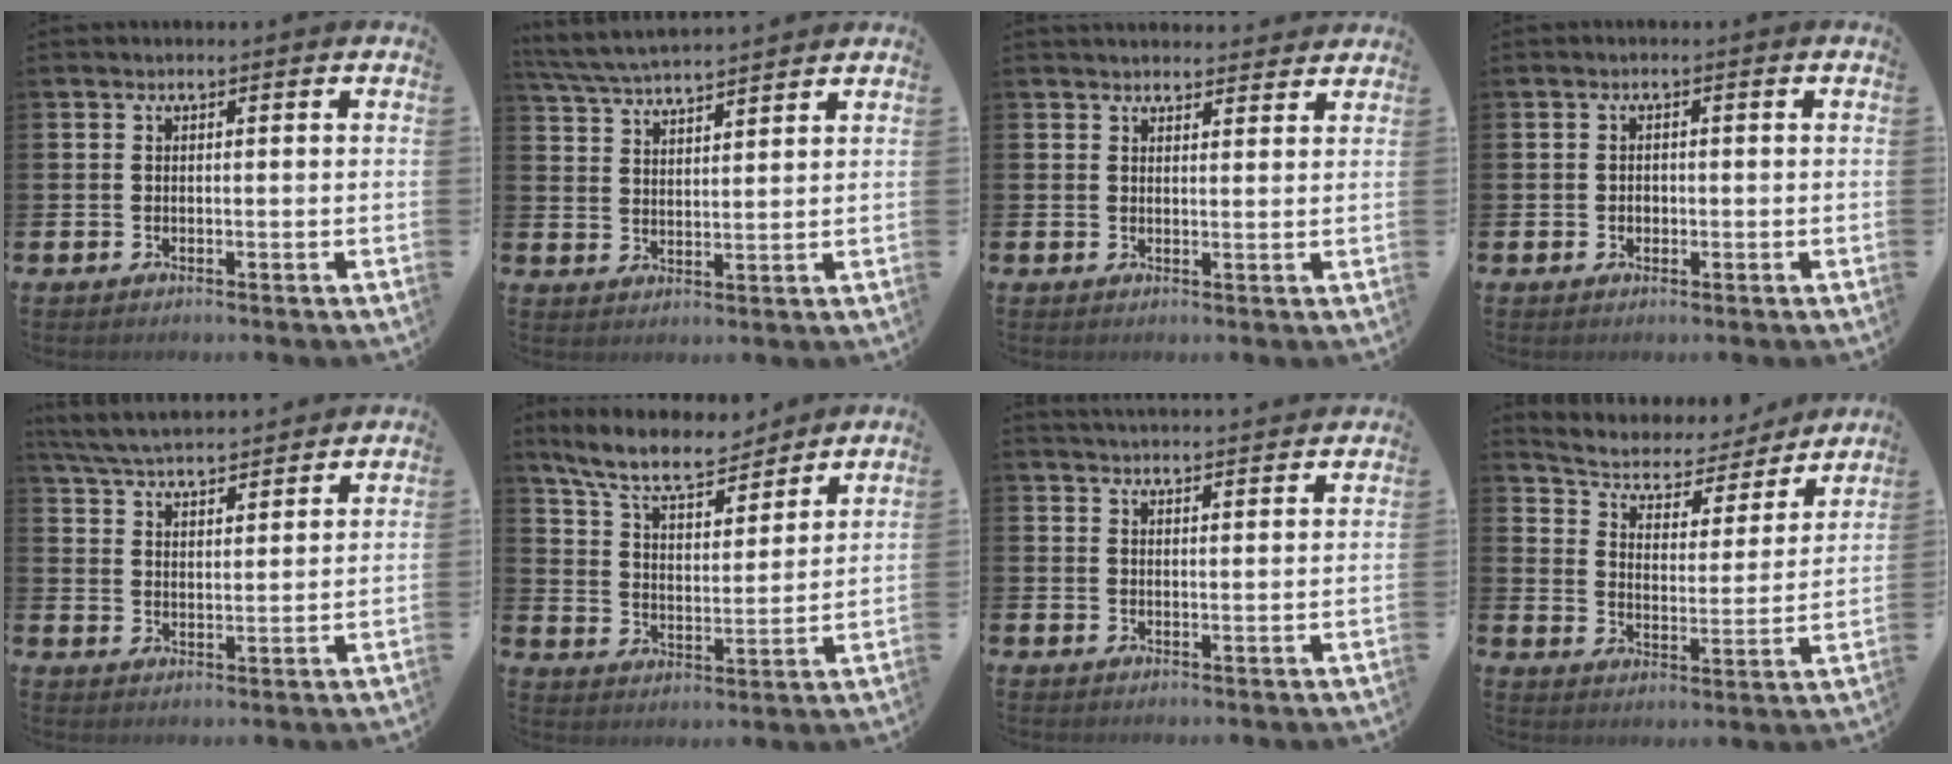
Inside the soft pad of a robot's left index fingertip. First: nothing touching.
{"total": 5.3, "force": [5.2, 0.2, 1.0], "torque": [-0.040, -0.026, 0.092]}
{"total": 2.9, "force": [2.8, 0.6, 0.0], "torque": [0.010, -0.018, 0.048]}
{"total": 1.1, "force": [-0.1, 0.9, 0.5], "torque": [-0.006, 0.006, -0.005]}
{"total": 5.8, "force": [5.7, 0.5, 0.9], "torque": [-0.042, -0.035, 0.102]}
{"total": 9.4, "force": [8.5, 2.2, 3.3], "torque": [-0.089, -0.051, 0.151]}
{"total": 3.5, "force": [3.5, -0.3, 0.0], "torque": [-0.005, -0.024, 0.062]}
{"total": 5.4, "force": [4.7, 2.4, 1.2], "torque": [-0.042, -0.040, 0.072]}